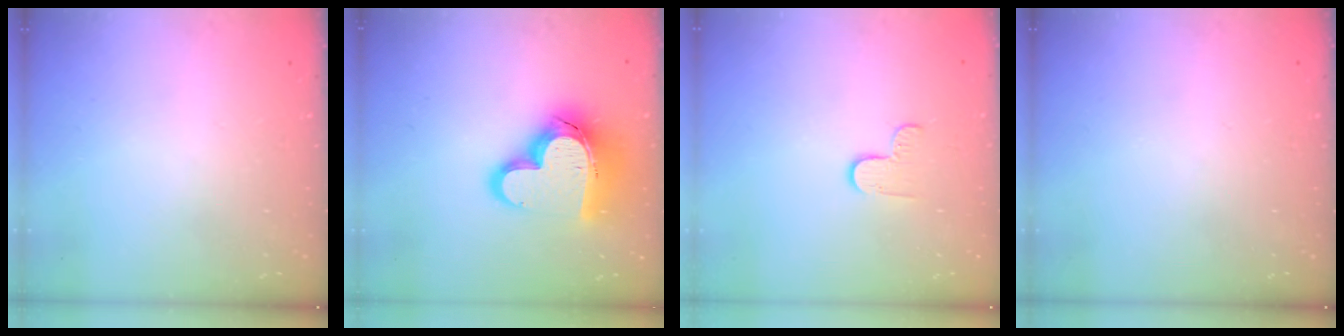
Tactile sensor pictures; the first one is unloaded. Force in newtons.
{"total": 19.3, "press": 19.2, "slide": 1.8}
{"total": 3.8, "press": 3.8, "slide": 0.4}
{"total": 0.0}